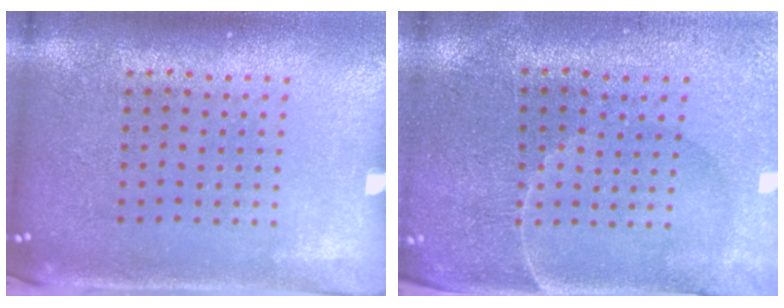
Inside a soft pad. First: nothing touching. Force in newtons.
{"total": 0.6, "press": 0.5, "slide": 0.4}